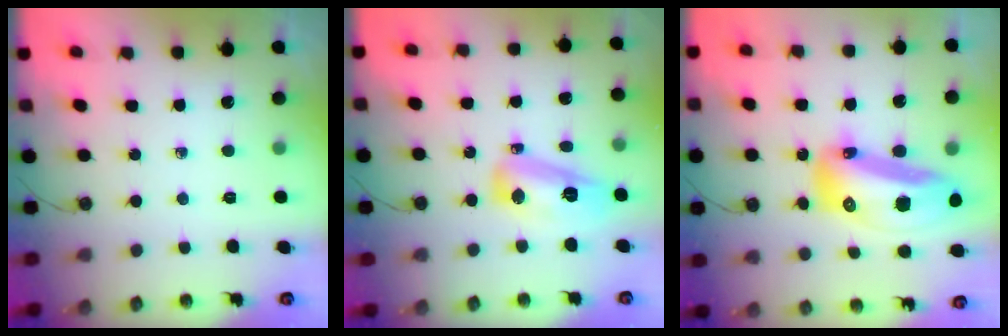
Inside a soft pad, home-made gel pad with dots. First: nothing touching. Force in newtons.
{"total": 12.6, "press": 12.3, "slide": 3.0}
{"total": 26.7, "press": 22.9, "slide": 13.8}